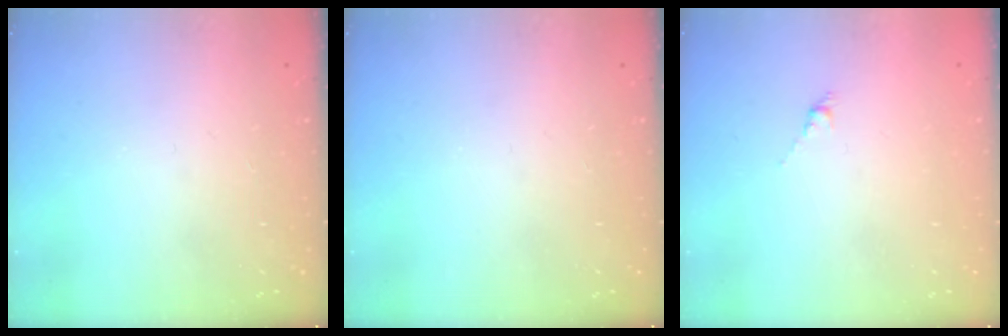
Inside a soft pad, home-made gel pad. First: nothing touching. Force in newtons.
{"total": 0.0}
{"total": 0.0}